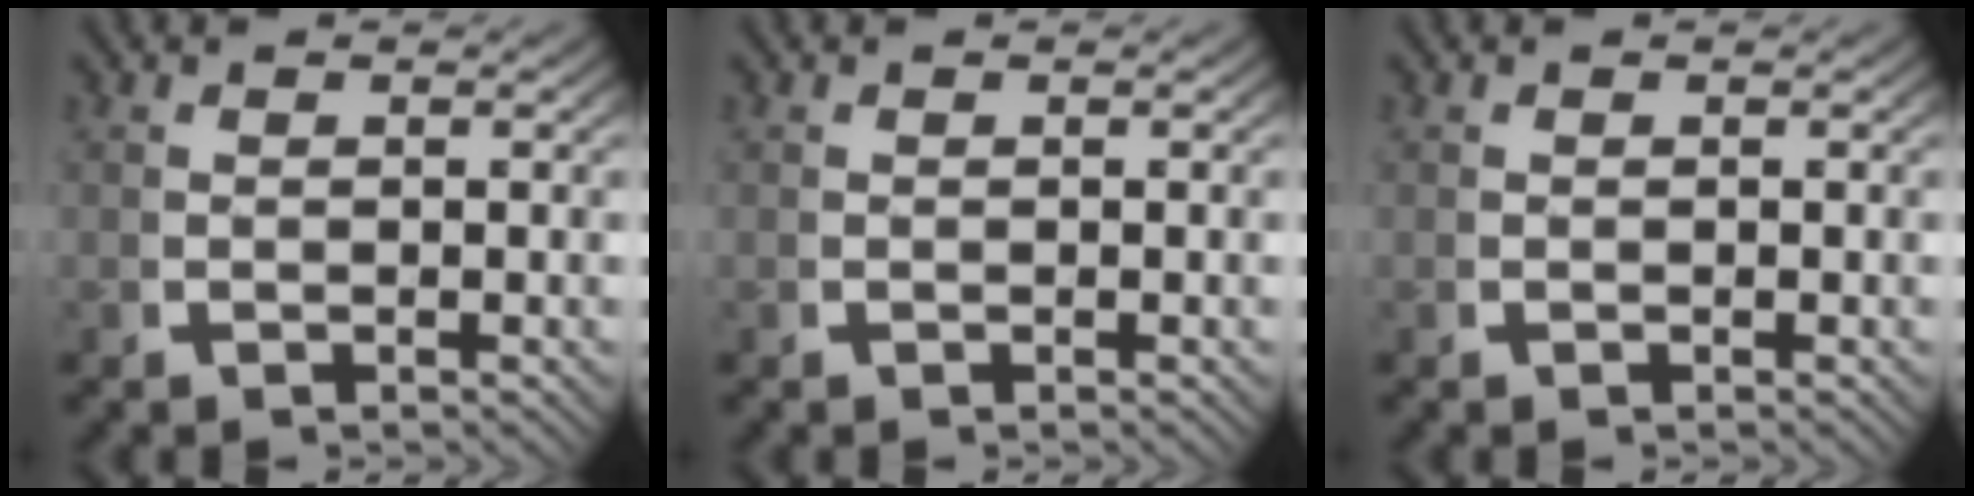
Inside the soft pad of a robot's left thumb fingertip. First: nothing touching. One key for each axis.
{"total": 0.0}
{"total": 0.0}